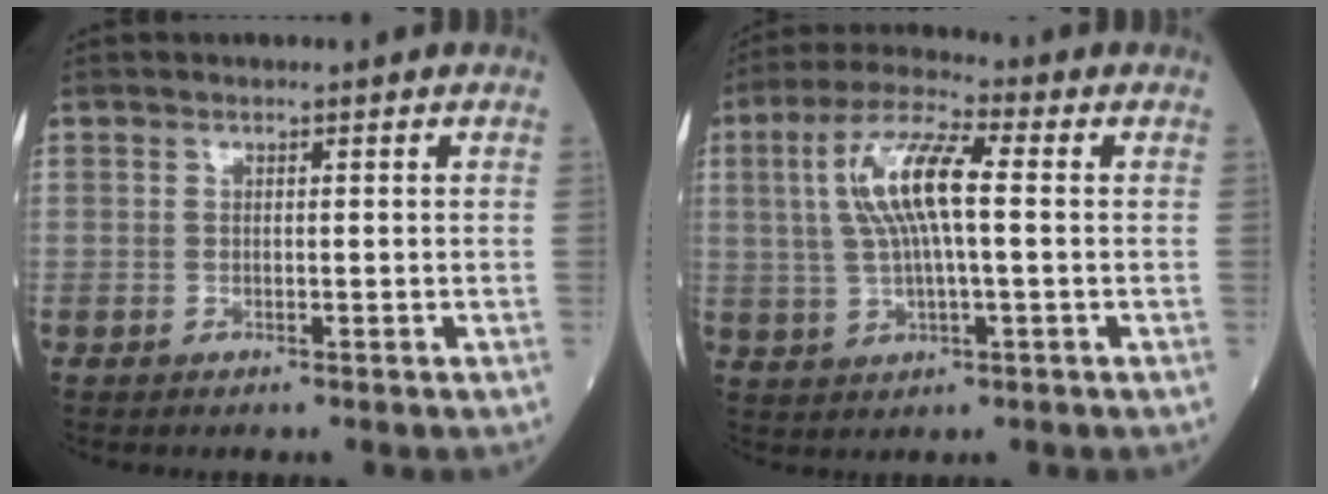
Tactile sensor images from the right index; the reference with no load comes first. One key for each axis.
{"total": 10.3, "fx": 1.5, "fy": 1.9, "fz": 10.0, "tx": -0.209, "ty": 0.018, "tz": 0.029}